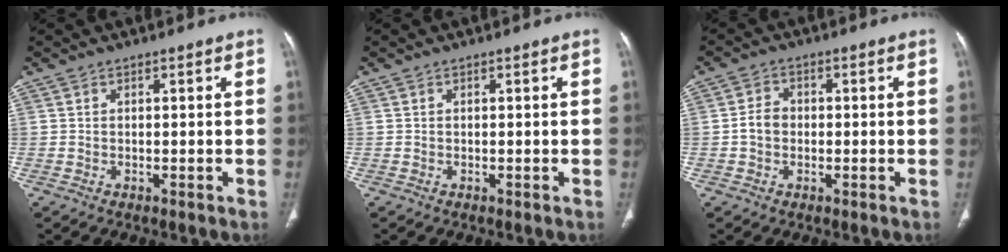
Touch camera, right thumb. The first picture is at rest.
{"total": 0.0}
{"total": 3.6, "force": [-0.4, 2.9, 2.1], "torque": [-0.031, 0.012, -0.015]}